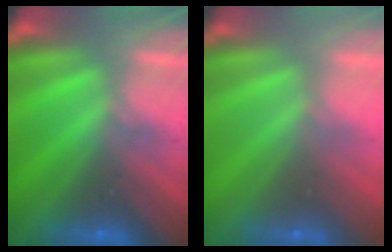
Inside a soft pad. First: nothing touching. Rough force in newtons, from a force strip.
{"total": 3.0}